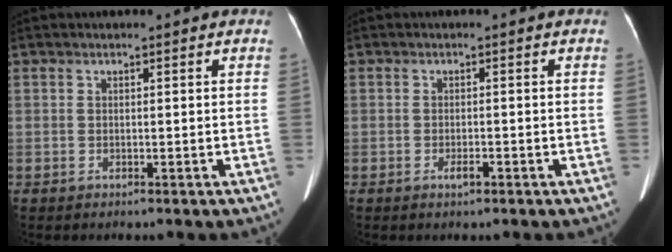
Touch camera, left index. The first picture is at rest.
{"total": 1.4, "force": [-0.8, 0.4, 1.0], "torque": [-0.019, -0.001, -0.011]}